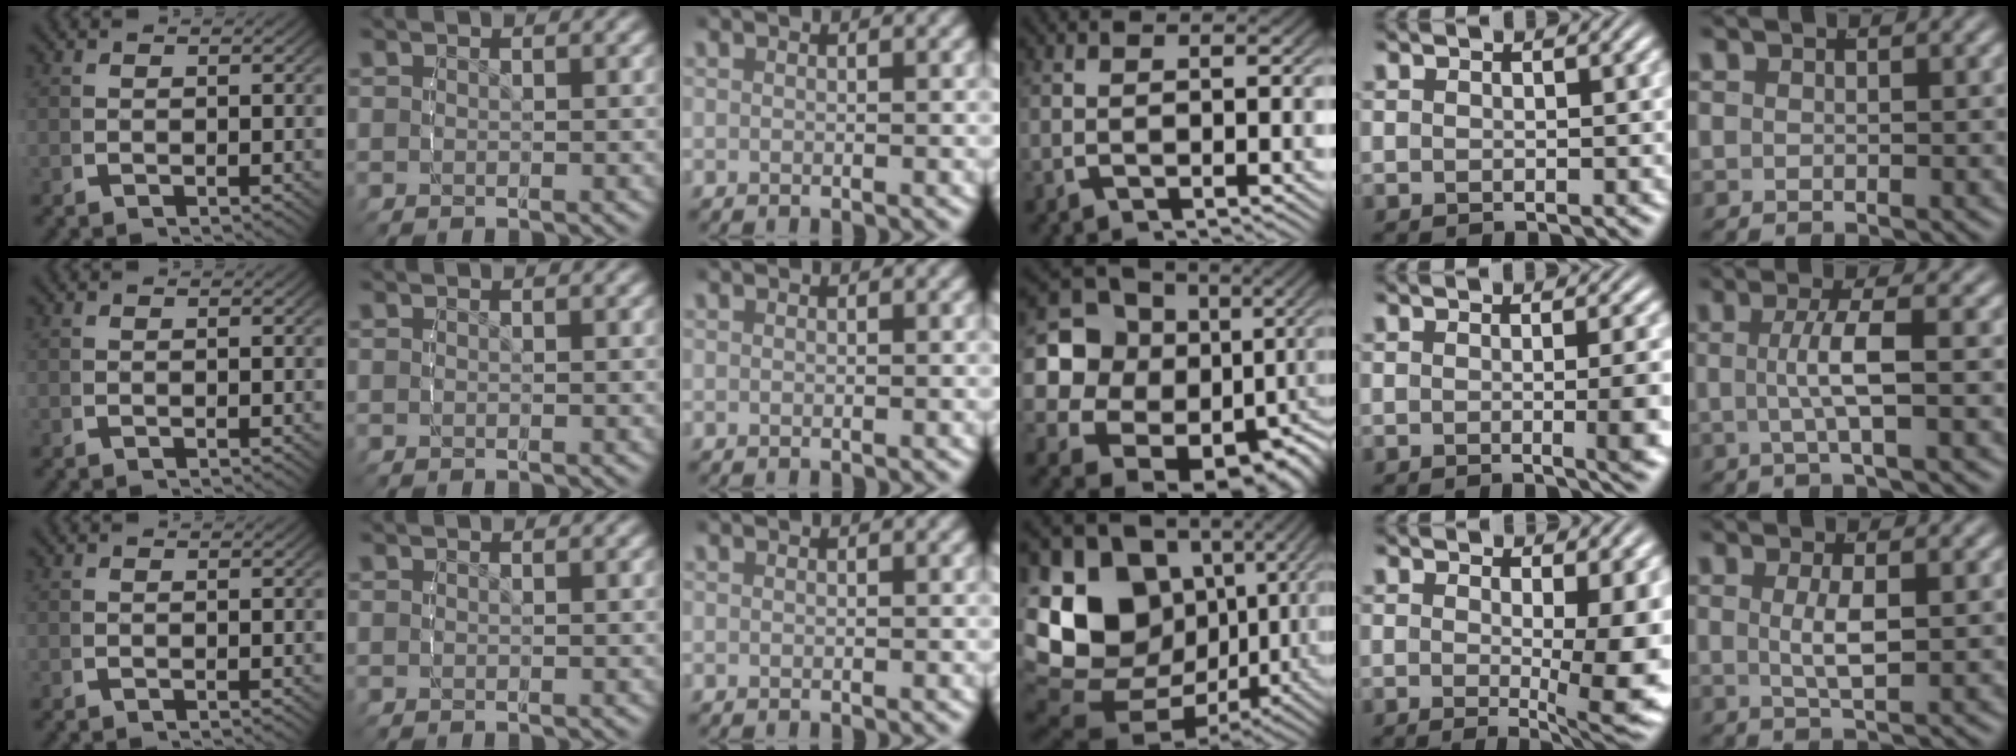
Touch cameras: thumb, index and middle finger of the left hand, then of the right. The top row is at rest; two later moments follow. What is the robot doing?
{"motion": "lift_and_place", "object": "glue stick"}